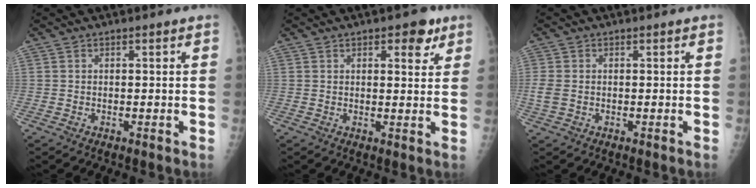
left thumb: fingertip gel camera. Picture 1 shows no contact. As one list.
[{"total": 5.0, "force": [2.7, 2.4, 3.5], "torque": [-0.024, -0.010, 0.029]}, {"total": 2.7, "force": [-0.3, 2.0, 1.8], "torque": [-0.058, -0.001, -0.006]}]